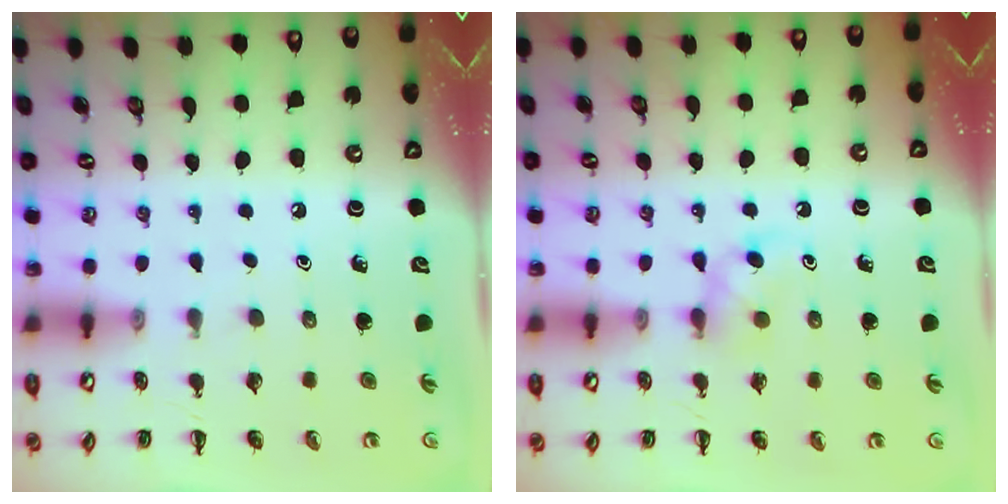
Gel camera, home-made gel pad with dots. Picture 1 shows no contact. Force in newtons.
{"total": 3.9, "press": 3.7, "slide": 1.1}